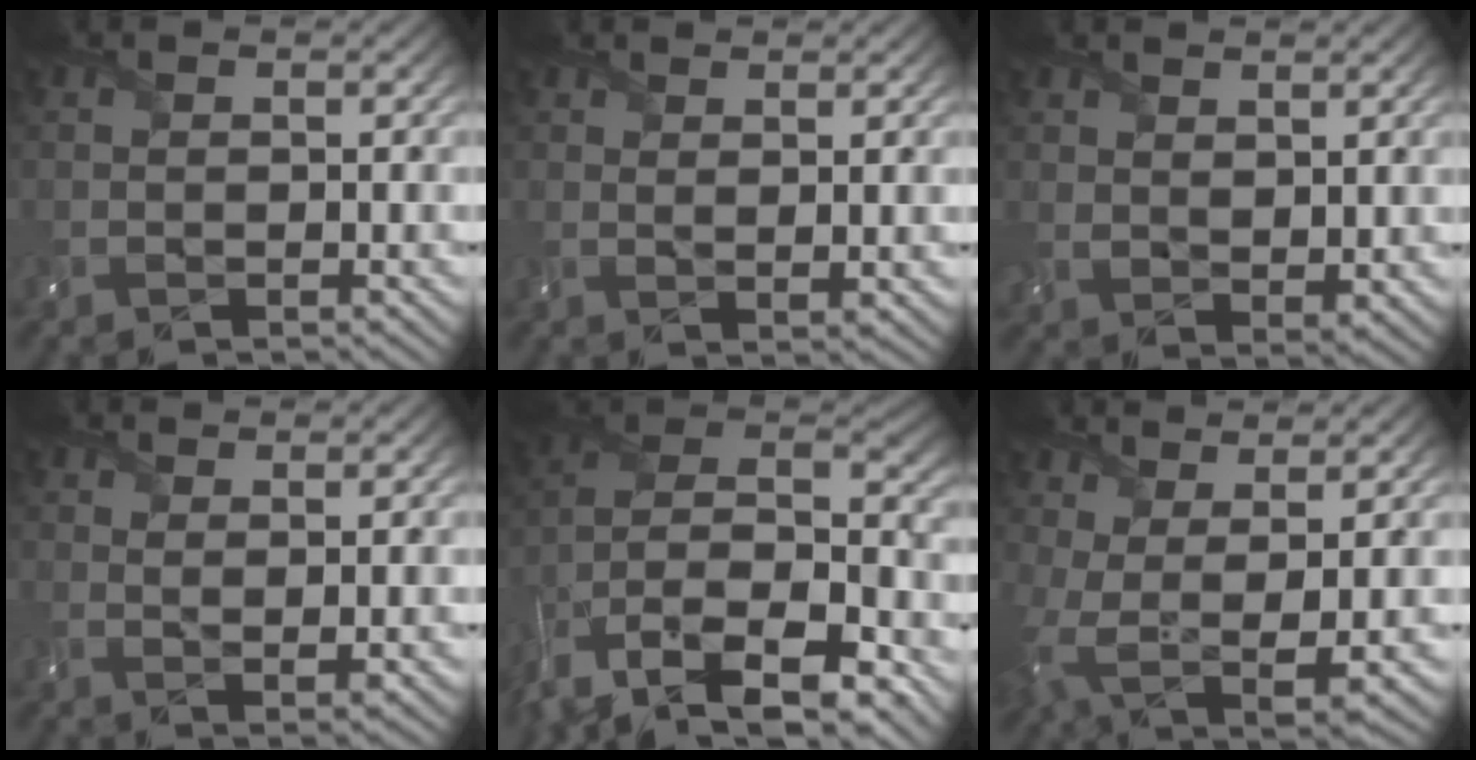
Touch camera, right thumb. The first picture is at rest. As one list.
[{"total": 1.6, "force": [1.1, 0.1, 1.2], "torque": [-0.024, -0.003, 0.025]}, {"total": 3.0, "force": [1.7, 1.9, 1.6], "torque": [-0.040, -0.011, 0.037]}, {"total": 2.4, "force": [1.6, 0.2, 1.7], "torque": [-0.042, -0.004, 0.035]}, {"total": 17.7, "force": [-9.8, 9.5, 11.3], "torque": [-0.241, -0.018, -0.132]}, {"total": 6.2, "force": [1.4, 2.1, 5.7], "torque": [-0.136, -0.015, 0.034]}]